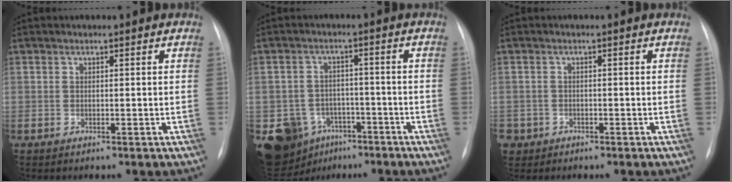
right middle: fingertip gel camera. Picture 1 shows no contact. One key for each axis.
{"total": 13.9, "fx": -7.2, "fy": 10.9, "fz": 4.7, "tx": -0.116, "ty": 0.021, "tz": -0.100}
{"total": 2.8, "fx": -1.7, "fy": 2.2, "fz": 0.1, "tx": -0.001, "ty": 0.007, "tz": -0.032}